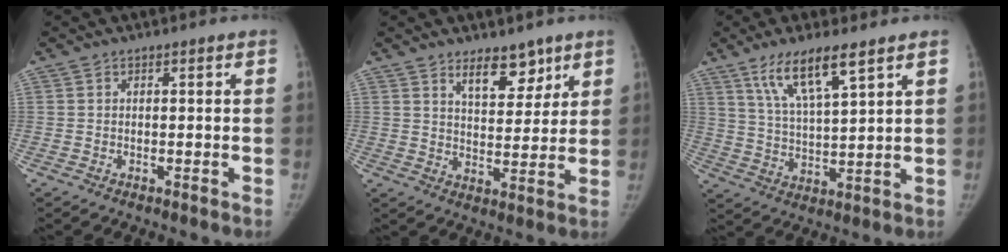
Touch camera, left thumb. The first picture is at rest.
{"total": 7.6, "force": [5.3, 3.7, 4.1], "torque": [-0.027, -0.038, 0.085]}
{"total": 10.3, "force": [6.5, 2.0, 7.7], "torque": [-0.139, -0.030, 0.129]}